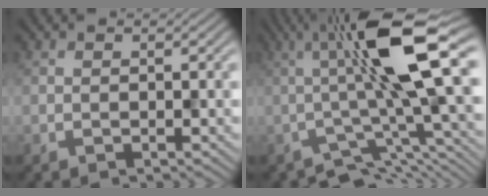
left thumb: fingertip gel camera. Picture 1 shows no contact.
{"total": 12.3, "force": [-0.7, 2.9, 11.9], "torque": [-0.185, 0.017, -0.017]}